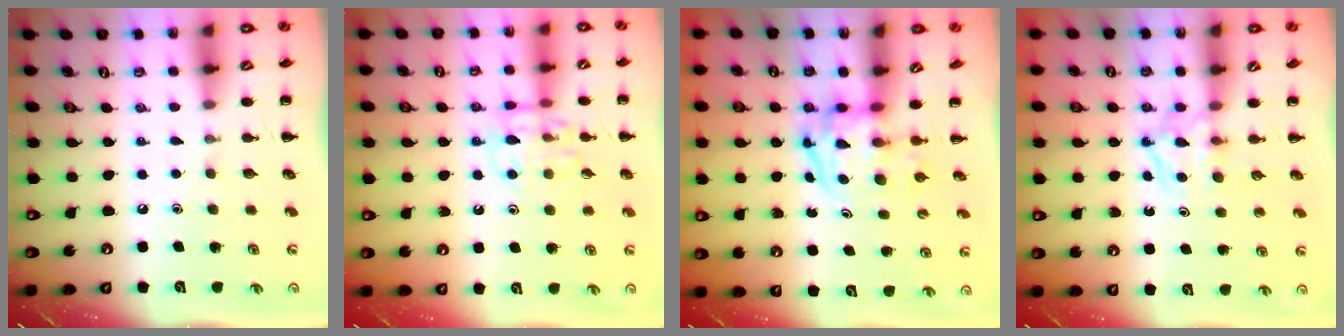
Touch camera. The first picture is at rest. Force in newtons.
{"total": 11.2, "press": 11.1, "slide": 0.9}
{"total": 4.0, "press": 3.9, "slide": 0.6}
{"total": 4.5, "press": 4.4, "slide": 0.4}